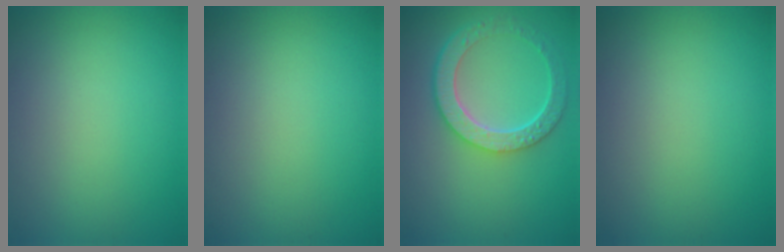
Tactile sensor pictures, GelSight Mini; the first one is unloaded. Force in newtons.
{"total": 0.0}
{"total": 5.9, "press": 4.5, "slide": 3.8}
{"total": 0.0}